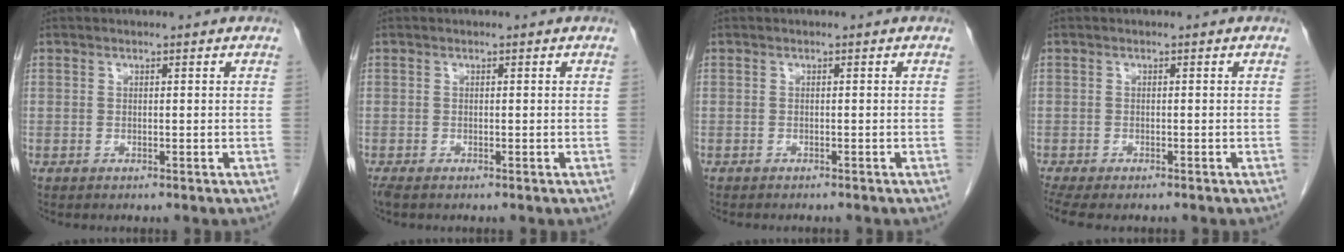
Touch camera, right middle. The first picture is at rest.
{"total": 1.3, "force": [-1.0, 0.3, 0.7], "torque": [-0.014, -0.005, -0.018]}
{"total": 2.8, "force": [-2.5, 0.6, 1.2], "torque": [-0.013, -0.004, -0.027]}
{"total": 6.4, "force": [-5.1, 2.1, 3.2], "torque": [-0.057, -0.005, -0.079]}